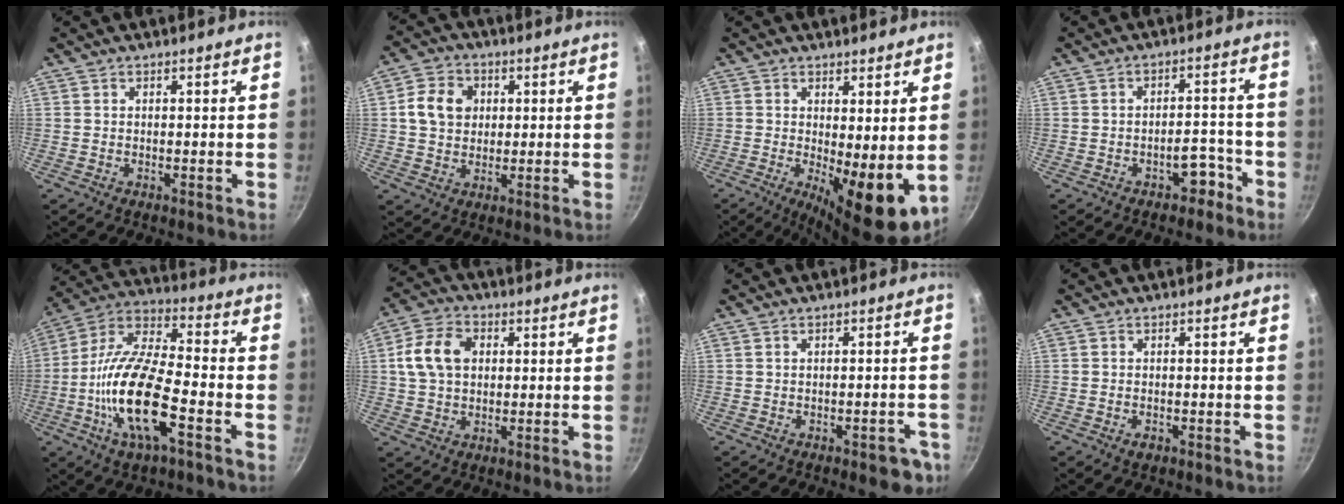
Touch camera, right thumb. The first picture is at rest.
{"total": 8.5, "force": [1.4, 7.0, 4.6], "torque": [-0.065, 0.005, 0.021]}
{"total": 12.6, "force": [-1.3, 4.5, 11.7], "torque": [-0.168, -0.025, -0.005]}
{"total": 5.2, "force": [-3.2, 2.9, 2.9], "torque": [-0.023, 0.040, -0.048]}
{"total": 19.3, "force": [-6.0, 7.0, 17.0], "torque": [-0.336, 0.033, -0.113]}
{"total": 10.1, "force": [1.7, 7.3, 6.7], "torque": [-0.119, 0.016, 0.025]}
{"total": 4.4, "force": [-2.5, 2.0, 3.0], "torque": [-0.021, 0.020, -0.026]}
{"total": 1.4, "force": [-0.8, 0.8, 0.9], "torque": [-0.016, 0.003, -0.014]}